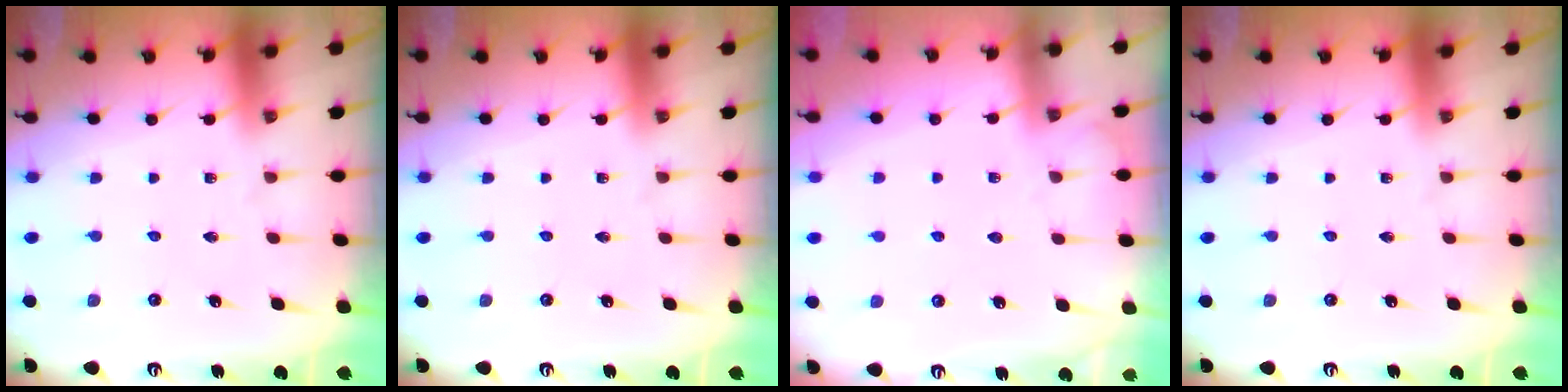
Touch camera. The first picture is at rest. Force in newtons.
{"total": 0.0}
{"total": 3.0, "press": 3.0, "slide": 0.5}
{"total": 0.0}